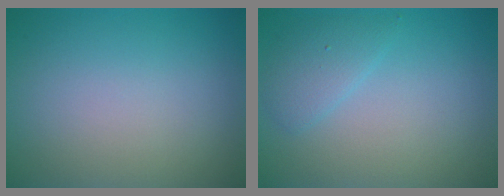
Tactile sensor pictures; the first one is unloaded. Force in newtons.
{"total": 1.9, "press": 1.9, "slide": 0.2}